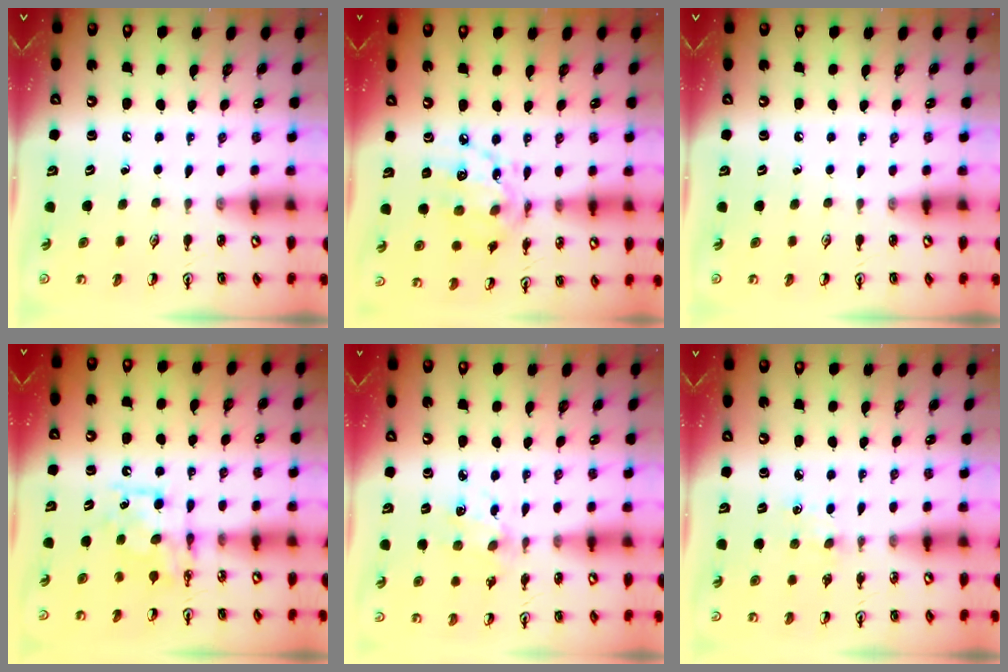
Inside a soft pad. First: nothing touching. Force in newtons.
{"total": 12.7, "press": 12.6, "slide": 0.9}
{"total": 0.0}
{"total": 8.2, "press": 8.2, "slide": 0.1}
{"total": 3.9, "press": 3.8, "slide": 0.3}
{"total": 2.8, "press": 2.7, "slide": 0.4}